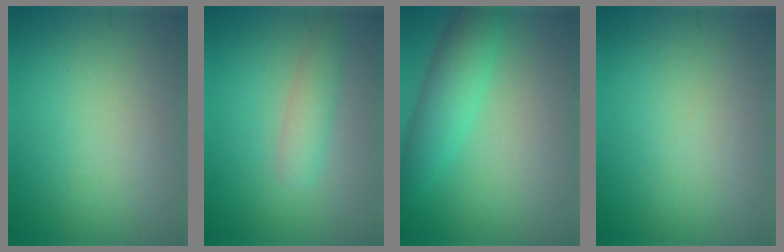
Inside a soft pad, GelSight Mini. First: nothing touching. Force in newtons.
{"total": 2.2, "press": 2.2, "slide": 0.1}
{"total": 3.9, "press": 3.9, "slide": 0.1}
{"total": 0.0}